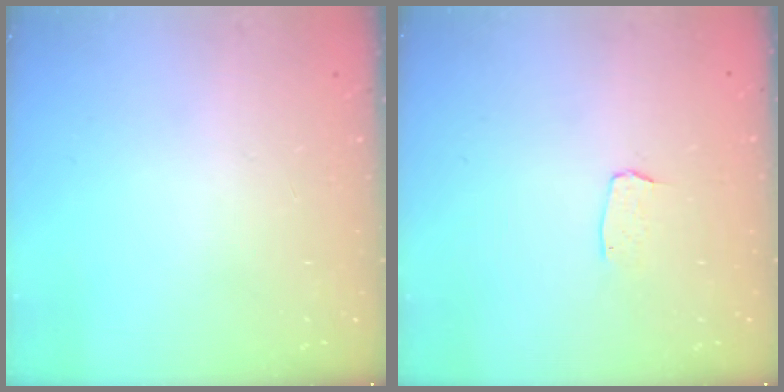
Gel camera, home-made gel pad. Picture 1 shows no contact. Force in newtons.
{"total": 3.0, "press": 3.0, "slide": 0.2}